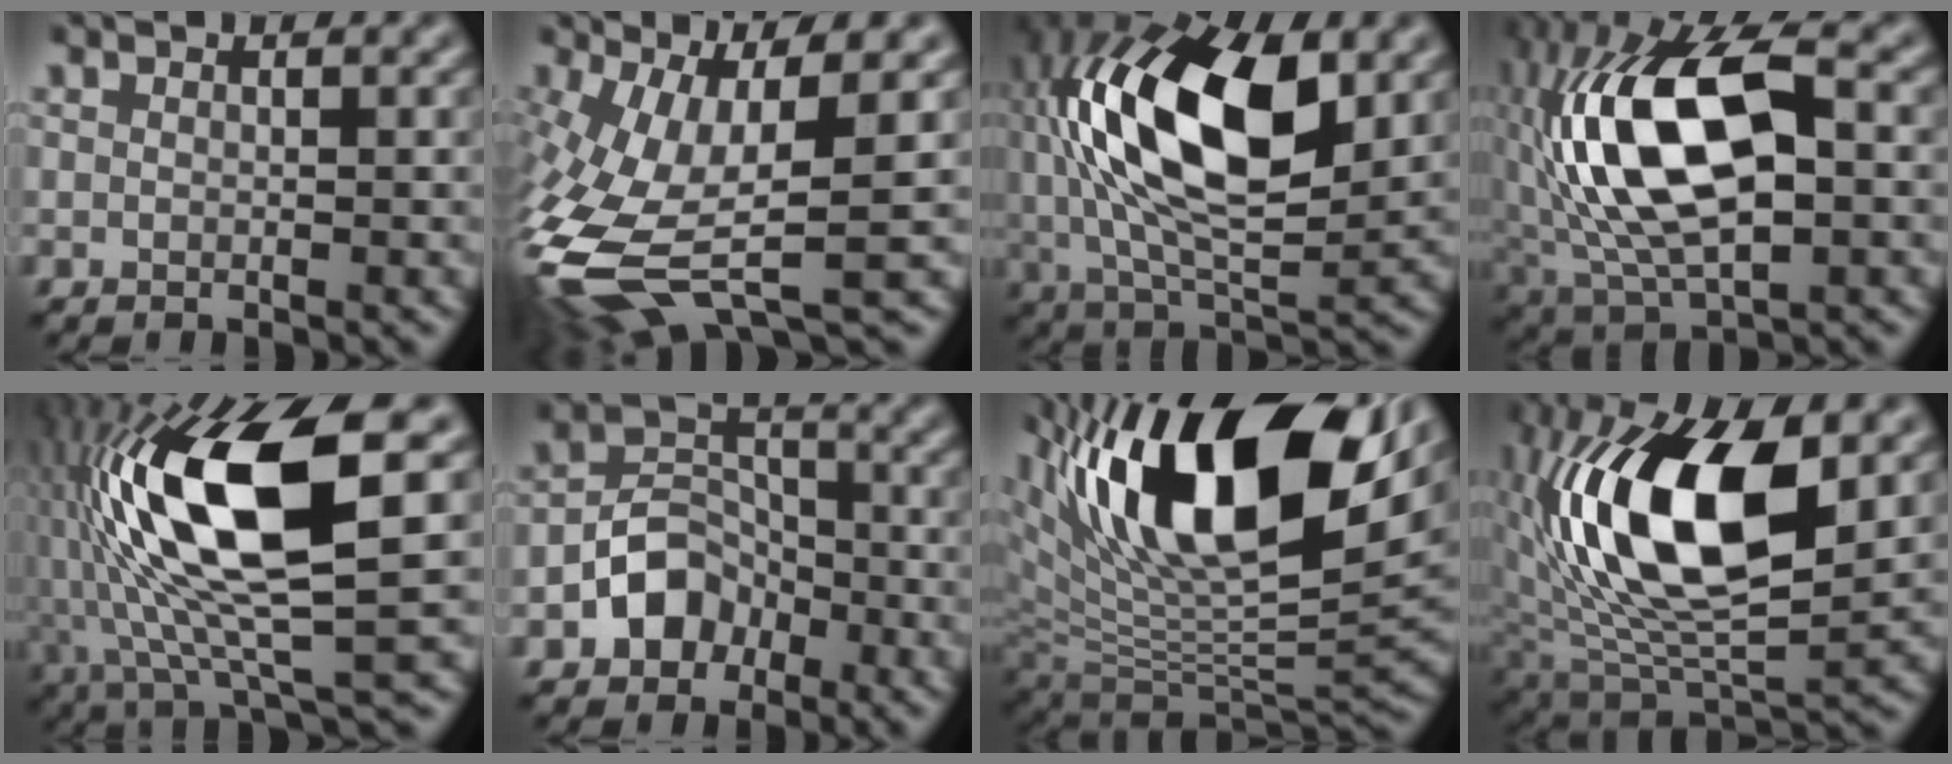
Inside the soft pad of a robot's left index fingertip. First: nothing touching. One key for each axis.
{"total": 12.1, "fx": -2.6, "fy": 4.3, "fz": 11.0, "tx": -0.253, "ty": -0.018, "tz": -0.040}
{"total": 14.2, "fx": 3.1, "fy": 6.4, "fz": 12.3, "tx": -0.226, "ty": 0.013, "tz": 0.048}
{"total": 14.9, "fx": 0.8, "fy": 6.9, "fz": 13.1, "tx": -0.257, "ty": 0.020, "tz": 0.005}
{"total": 14.1, "fx": 1.7, "fy": 4.5, "fz": 13.3, "tx": -0.256, "ty": 0.003, "tz": 0.028}
{"total": 4.2, "fx": -2.2, "fy": 3.2, "fz": 1.8, "tx": -0.021, "ty": 0.008, "tz": -0.042}
{"total": 16.5, "fx": 7.5, "fy": 7.4, "fz": 12.7, "tx": -0.221, "ty": 0.012, "tz": 0.129}
{"total": 15.2, "fx": 2.6, "fy": 7.3, "fz": 13.0, "tx": -0.250, "ty": 0.007, "tz": 0.041}